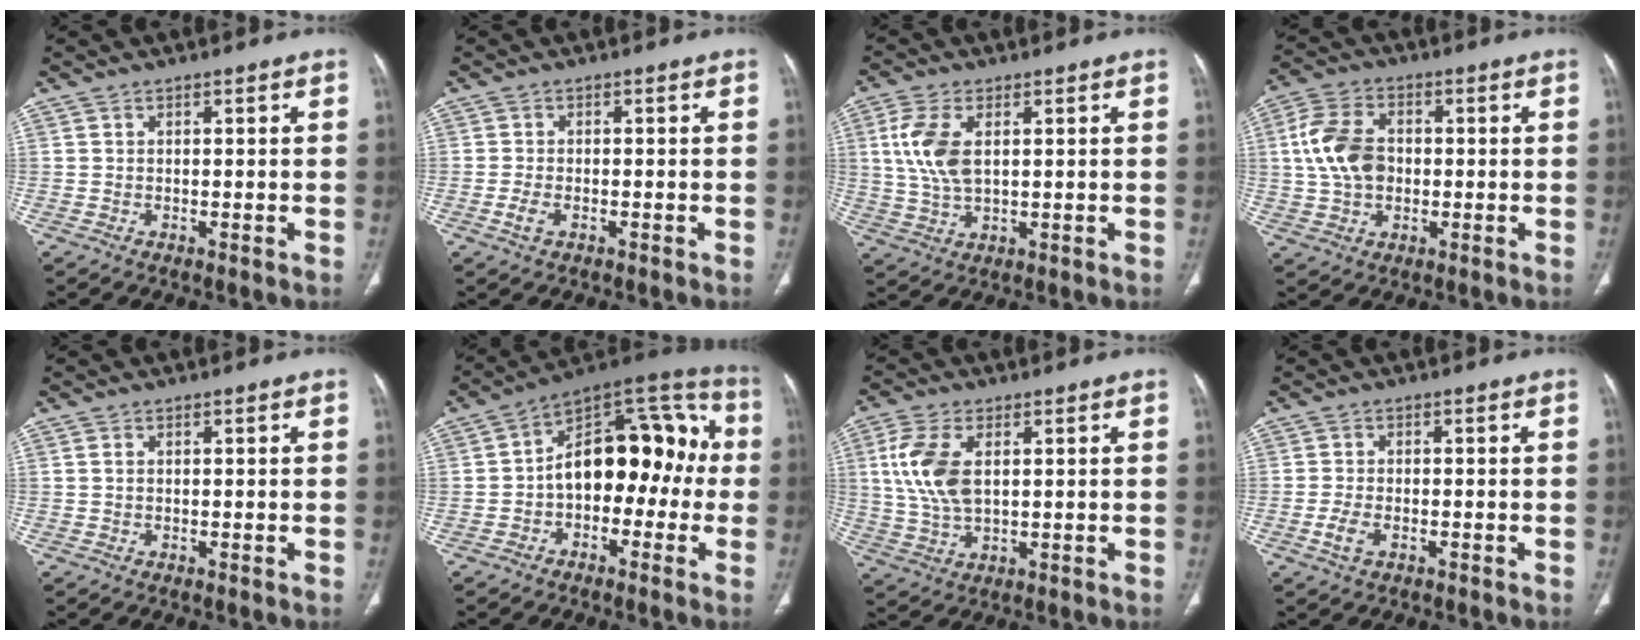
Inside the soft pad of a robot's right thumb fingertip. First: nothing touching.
{"total": 2.4, "force": [-1.0, 1.4, 1.8], "torque": [-0.041, 0.003, -0.019]}
{"total": 9.1, "force": [2.0, 4.8, 7.4], "torque": [-0.169, -0.002, 0.043]}
{"total": 11.1, "force": [0.5, 7.7, 7.9], "torque": [-0.150, 0.014, 0.007]}
{"total": 0.7, "force": [0.1, 0.5, 0.6], "torque": [-0.014, 0.003, 0.004]}
{"total": 18.2, "force": [-1.4, 11.1, 14.3], "torque": [-0.160, 0.062, -0.035]}
{"total": 10.7, "force": [2.2, 5.8, 8.6], "torque": [-0.192, -0.003, 0.046]}
{"total": 3.3, "force": [-1.3, 1.8, 2.4], "torque": [-0.055, 0.004, -0.025]}